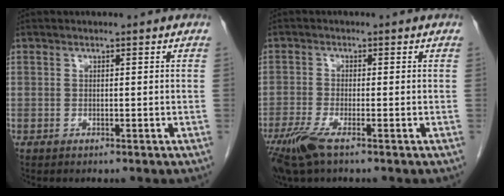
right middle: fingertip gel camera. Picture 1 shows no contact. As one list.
[{"total": 5.1, "force": [-3.3, 0.7, 3.8], "torque": [-0.083, -0.015, -0.066]}]